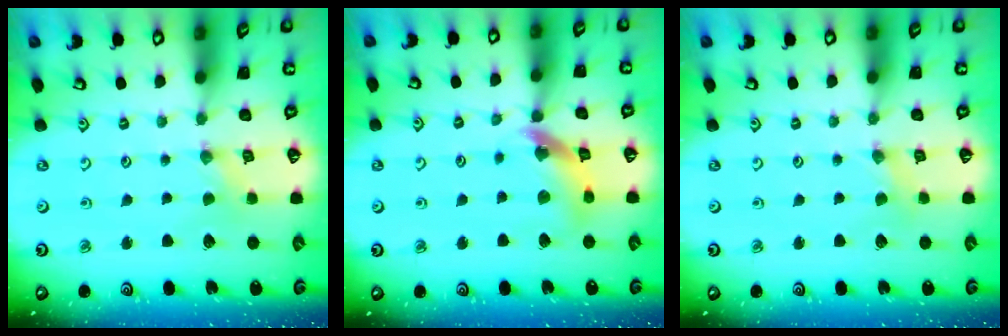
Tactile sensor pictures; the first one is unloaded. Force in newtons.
{"total": 13.0, "press": 12.9, "slide": 1.5}
{"total": 1.4, "press": 1.4, "slide": 0.3}